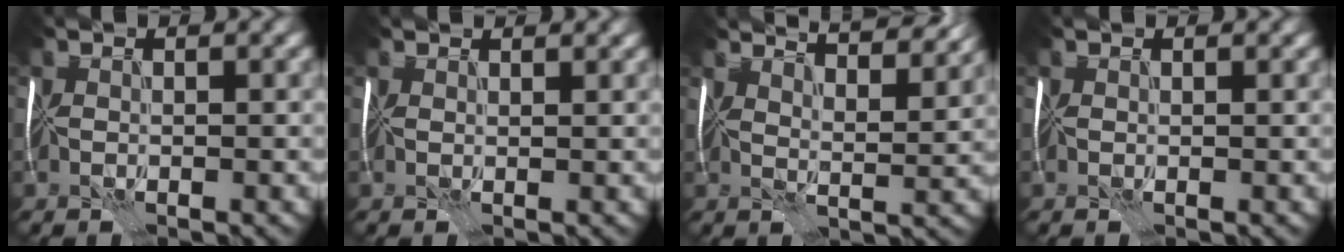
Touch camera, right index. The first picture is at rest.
{"total": 1.9, "force": [1.6, 0.6, 0.8], "torque": [-0.014, 0.005, 0.013]}
{"total": 7.4, "force": [6.1, 1.6, 3.8], "torque": [-0.048, 0.004, 0.061]}
{"total": 0.7, "force": [0.5, 0.3, 0.3], "torque": [-0.008, 0.000, 0.007]}